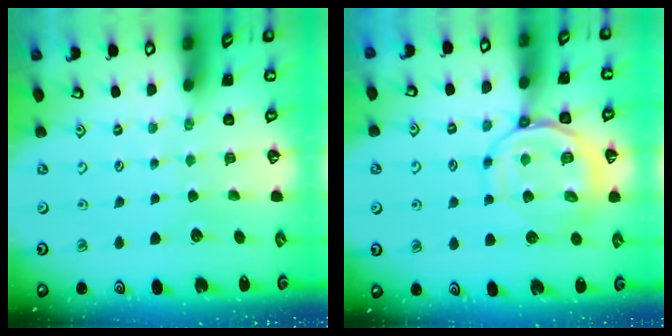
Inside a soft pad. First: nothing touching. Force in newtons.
{"total": 12.2, "press": 12.0, "slide": 1.6}